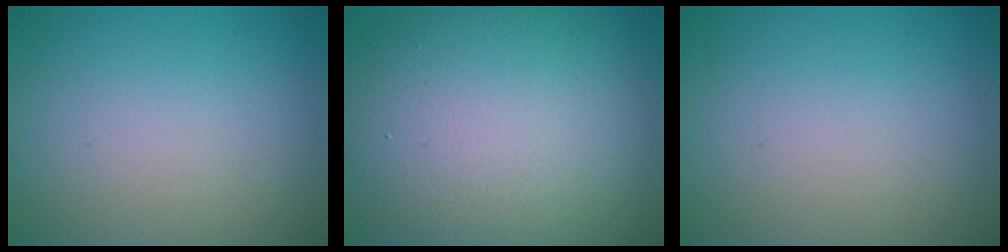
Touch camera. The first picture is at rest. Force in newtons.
{"total": 15.2, "press": 15.2, "slide": 0.5}
{"total": 0.0}